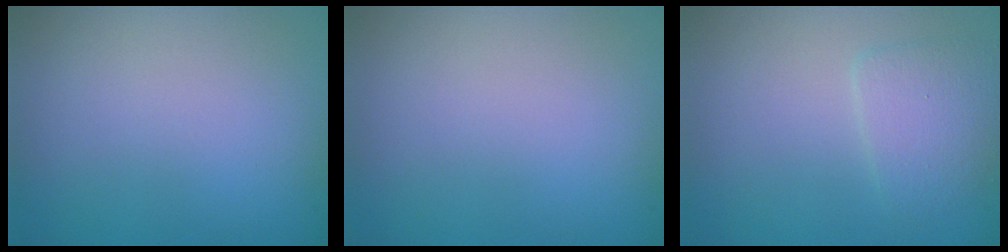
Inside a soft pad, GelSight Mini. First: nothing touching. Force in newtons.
{"total": 0.0}
{"total": 2.4, "press": 2.4, "slide": 0.0}